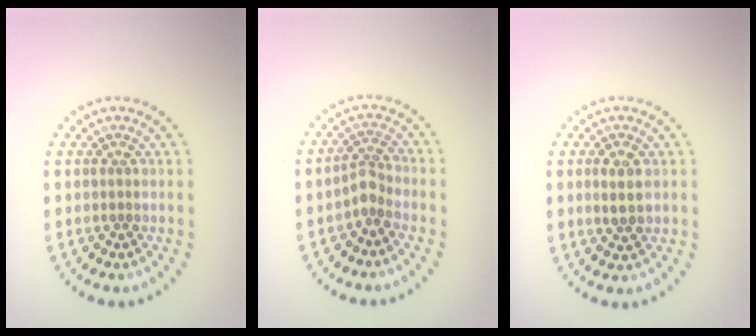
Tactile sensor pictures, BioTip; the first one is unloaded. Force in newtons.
{"total": 2.0, "press": 1.5, "slide": 1.4}
{"total": 1.9, "press": 1.7, "slide": 0.6}